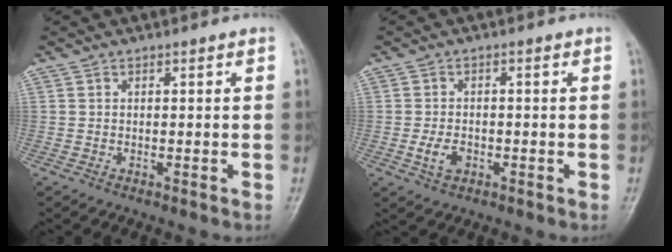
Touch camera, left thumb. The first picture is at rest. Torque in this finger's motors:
{"motor_torque": [0.51, 0.49, 0.51, 0.14, 0.01]}